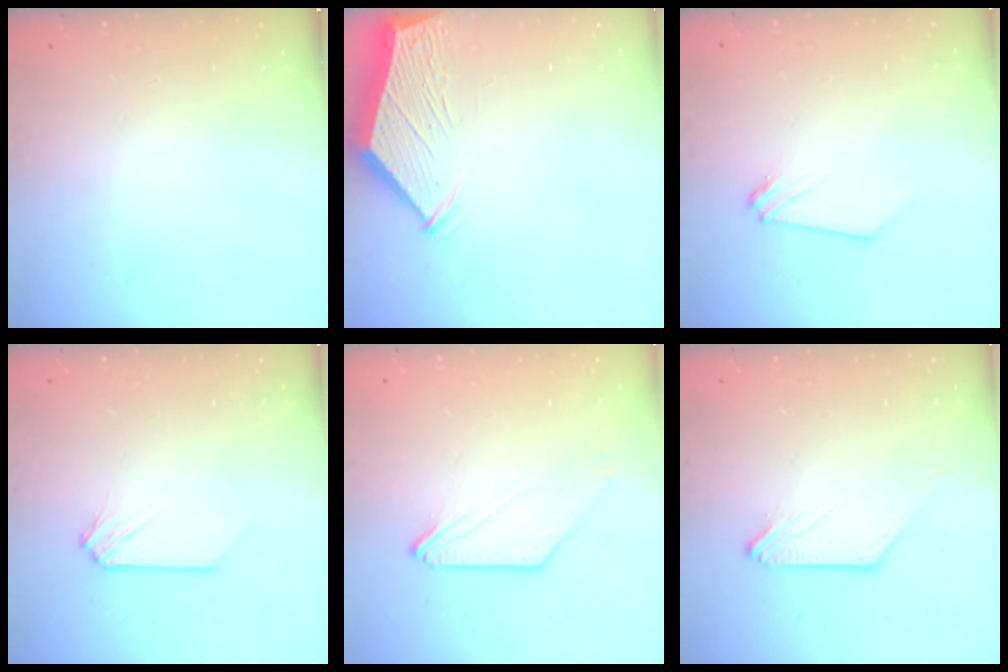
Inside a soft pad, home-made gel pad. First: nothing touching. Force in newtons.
{"total": 3.0, "press": 3.0, "slide": 0.3}
{"total": 0.0}
{"total": 0.0}
{"total": 0.0}
{"total": 0.0}